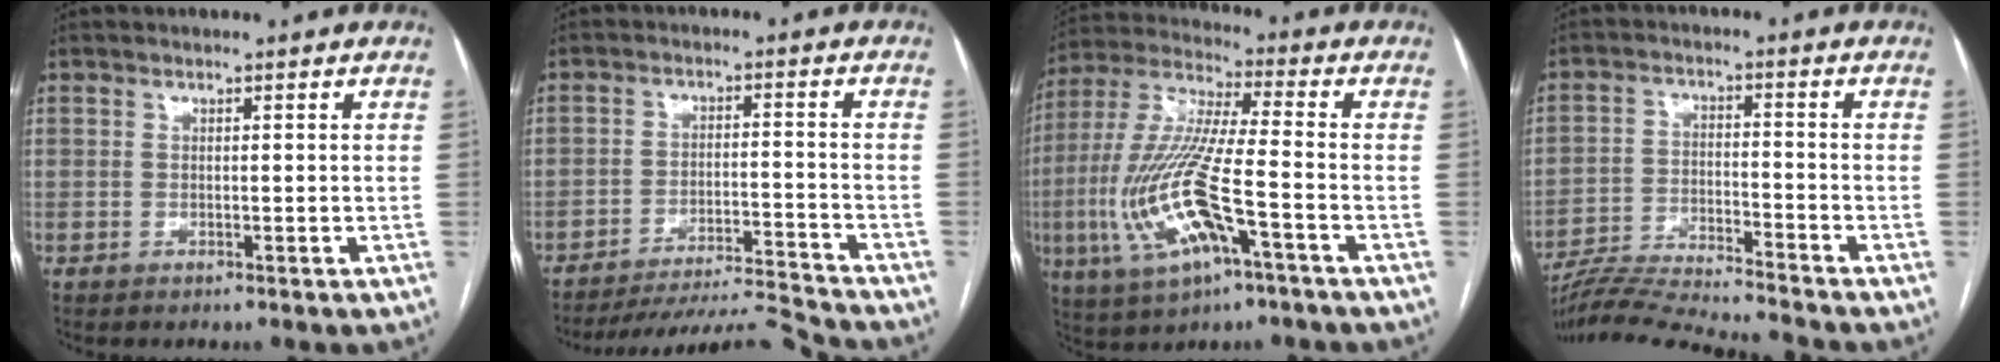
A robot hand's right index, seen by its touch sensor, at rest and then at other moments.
{"total": 10.8, "force": [-10.5, -2.4, 0.5], "torque": [-0.008, 0.005, -0.176]}
{"total": 16.9, "force": [-5.5, 2.9, 15.7], "torque": [-0.347, -0.010, -0.097]}
{"total": 13.4, "force": [-12.9, -1.5, 3.4], "torque": [-0.056, -0.002, -0.219]}